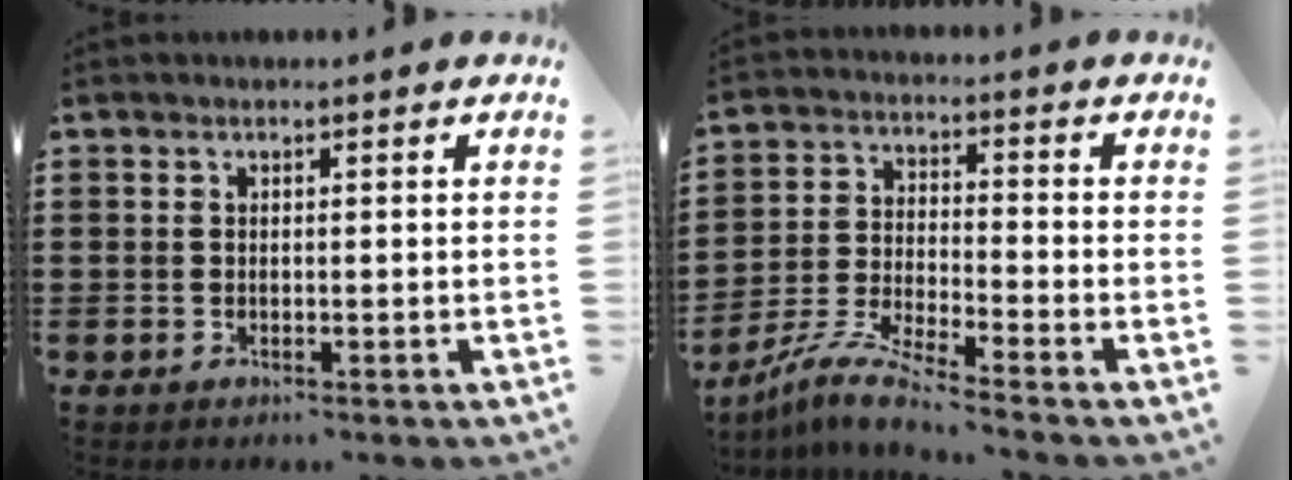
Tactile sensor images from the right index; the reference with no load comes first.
{"total": 6.8, "force": [-6.3, -0.5, 2.6], "torque": [-0.066, -0.013, -0.127]}